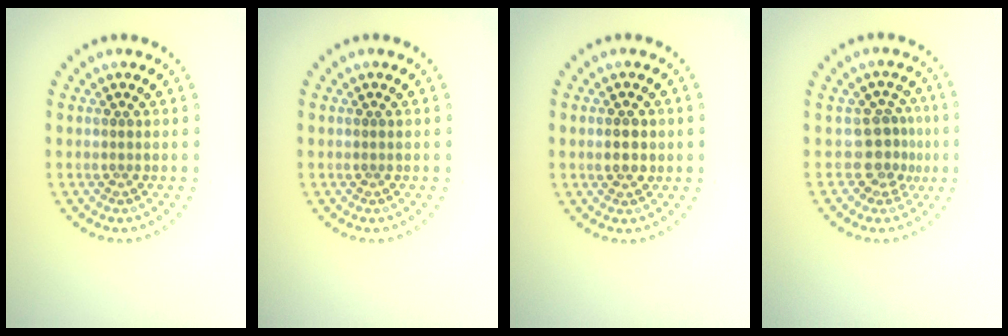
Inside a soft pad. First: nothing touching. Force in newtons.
{"total": 0.0}
{"total": 1.8, "press": 1.8, "slide": 0.3}
{"total": 2.9, "press": 2.1, "slide": 2.0}